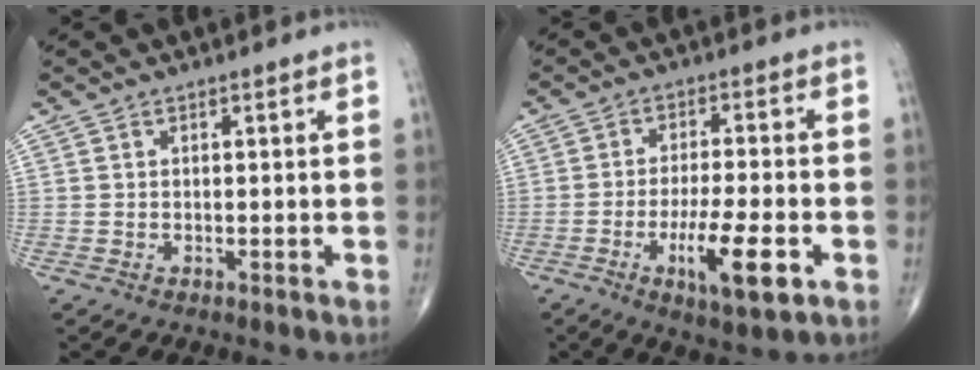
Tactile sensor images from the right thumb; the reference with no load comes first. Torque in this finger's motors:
{"motor_torque": [1.31, 1.60, 0.70, -0.82, 0.34]}